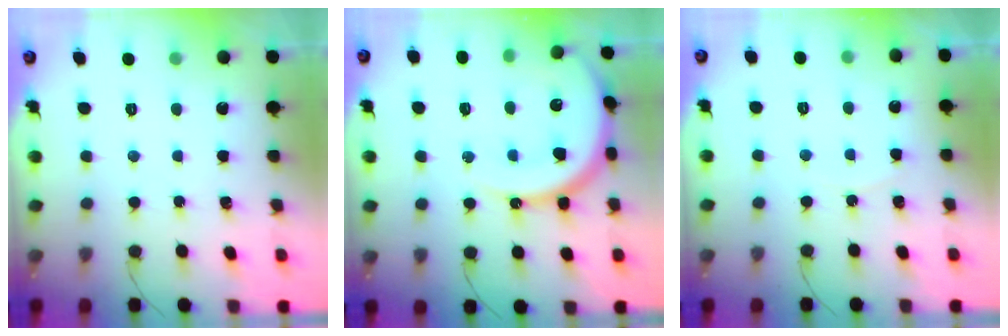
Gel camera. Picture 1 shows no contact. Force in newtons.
{"total": 16.0, "press": 16.0, "slide": 0.6}
{"total": 3.0, "press": 3.0, "slide": 0.5}